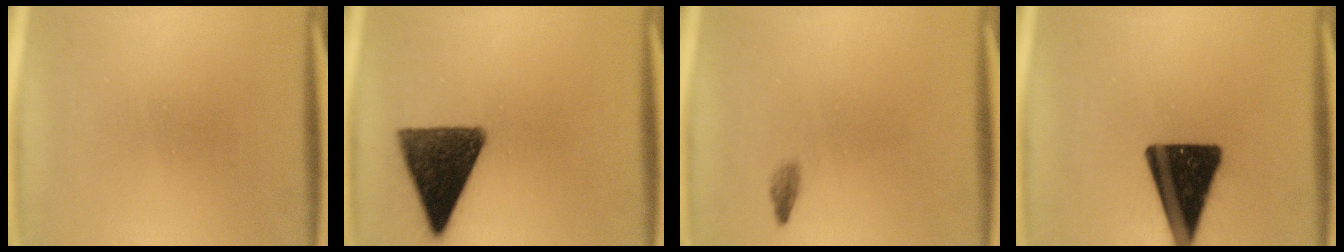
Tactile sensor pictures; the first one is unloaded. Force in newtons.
{"total": 13.5}
{"total": 0.9}
{"total": 16.9}